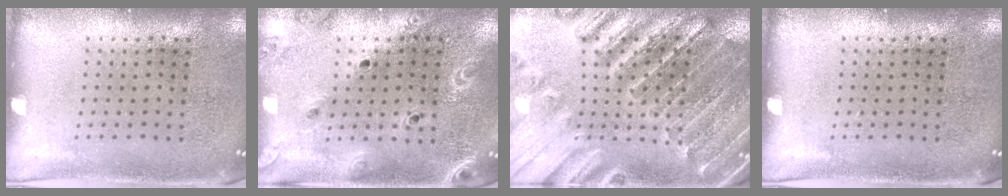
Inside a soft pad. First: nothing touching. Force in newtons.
{"total": 2.0, "press": 1.9, "slide": 0.7}
{"total": 2.7, "press": 2.7, "slide": 0.4}
{"total": 0.0}